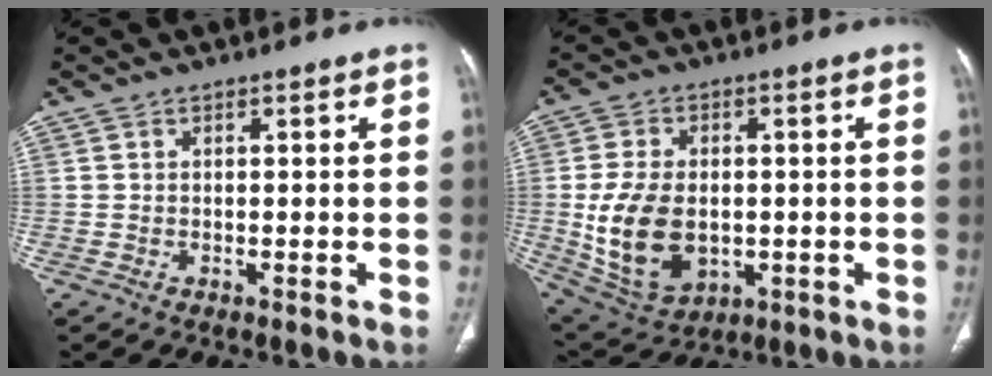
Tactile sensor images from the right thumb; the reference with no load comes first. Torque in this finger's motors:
{"motor_torque": [-0.12, 1.08, 0.74, 0.88, 0.35]}